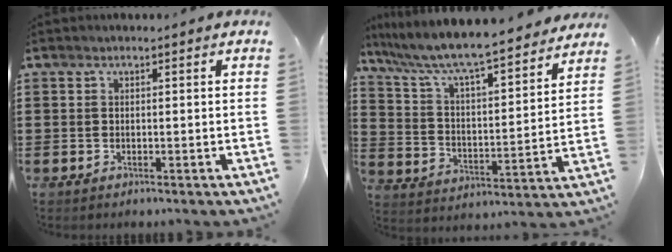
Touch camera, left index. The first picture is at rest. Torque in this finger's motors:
{"motor_torque": [1.49, 0.65, 1.05, 0.21]}